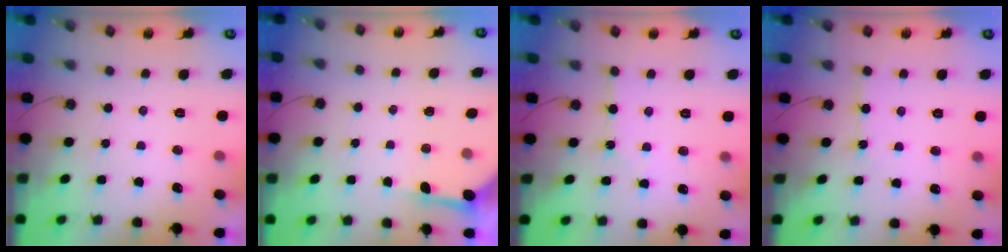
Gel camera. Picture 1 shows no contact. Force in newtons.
{"total": 4.0, "press": 3.9, "slide": 0.5}
{"total": 3.3, "press": 3.2, "slide": 0.3}
{"total": 4.9, "press": 4.9, "slide": 0.7}